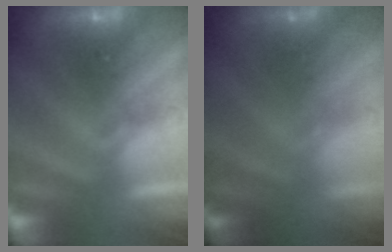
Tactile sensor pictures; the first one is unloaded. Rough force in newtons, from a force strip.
{"total": 1.7}